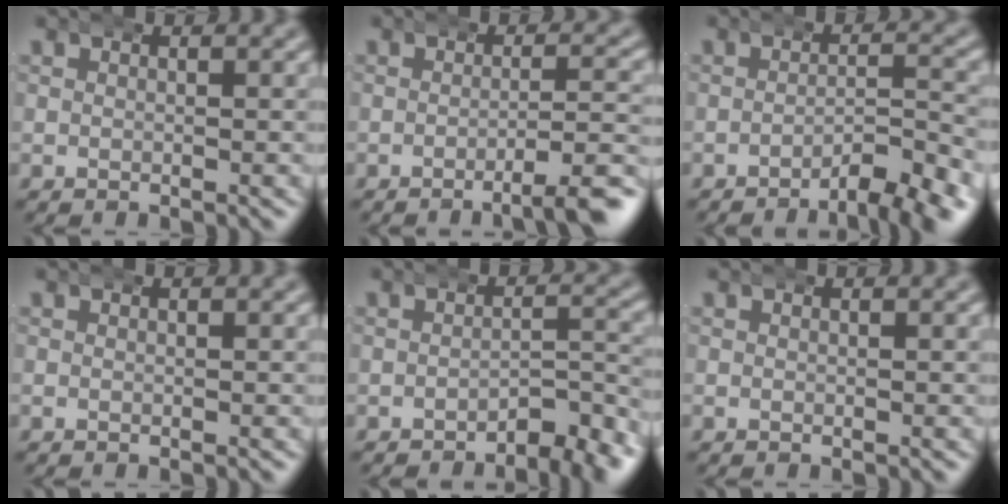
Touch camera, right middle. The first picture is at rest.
{"total": 3.8, "force": [-2.6, 0.2, 2.7], "torque": [-0.037, -0.001, -0.045]}
{"total": 4.3, "force": [-3.3, 0.6, 2.6], "torque": [-0.032, 0.000, -0.056]}
{"total": 0.0}
{"total": 3.9, "force": [-3.1, 0.8, 2.2], "torque": [-0.023, 0.001, -0.050]}
{"total": 0.0}